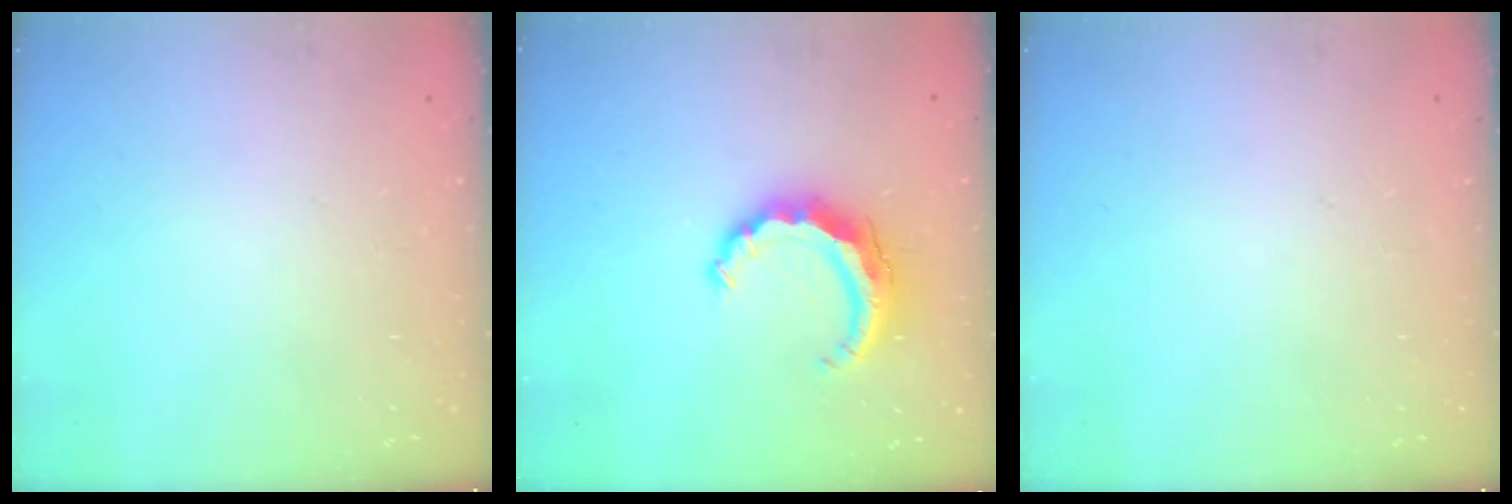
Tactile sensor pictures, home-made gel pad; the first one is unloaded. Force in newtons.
{"total": 8.6, "press": 8.6, "slide": 1.0}
{"total": 0.0}